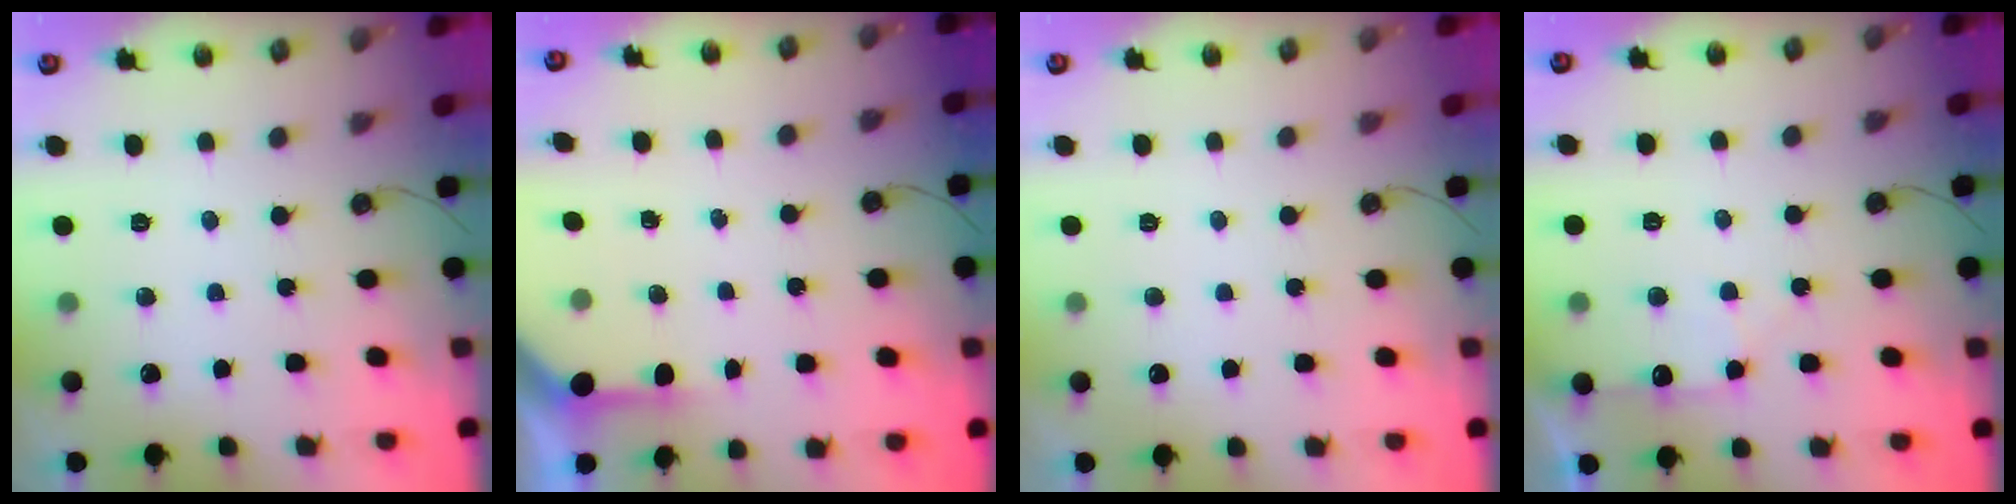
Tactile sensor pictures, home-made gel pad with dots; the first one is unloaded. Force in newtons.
{"total": 3.6, "press": 3.6, "slide": 0.2}
{"total": 0.0}
{"total": 7.9, "press": 7.9, "slide": 0.9}